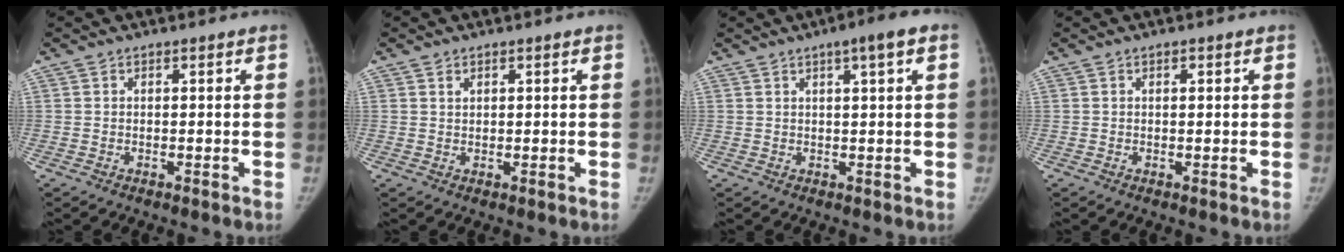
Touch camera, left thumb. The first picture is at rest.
{"total": 1.3, "force": [0.8, 0.8, 0.6], "torque": [-0.003, -0.005, 0.015]}
{"total": 5.1, "force": [2.4, 0.7, 4.4], "torque": [-0.062, 0.006, 0.031]}
{"total": 0.9, "force": [0.5, 0.4, 0.7], "torque": [-0.008, 0.000, 0.007]}